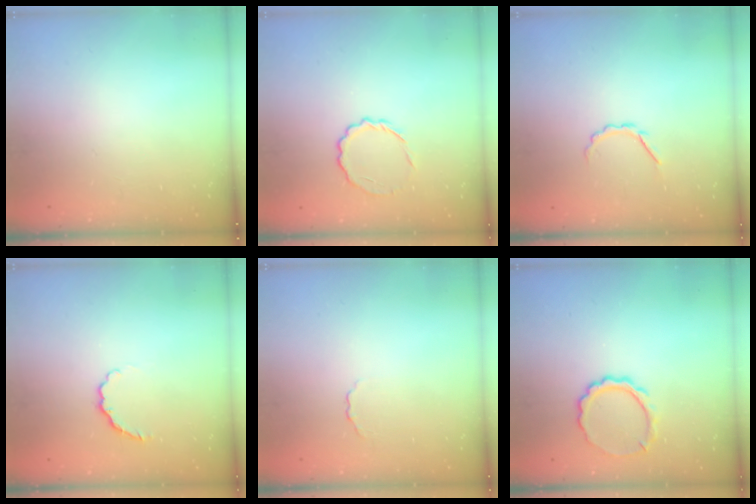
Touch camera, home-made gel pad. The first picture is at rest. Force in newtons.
{"total": 5.5, "press": 5.3, "slide": 1.6}
{"total": 3.1, "press": 3.0, "slide": 0.7}
{"total": 4.4, "press": 4.2, "slide": 1.2}
{"total": 1.2, "press": 1.2, "slide": 0.3}
{"total": 8.1, "press": 8.0, "slide": 0.6}